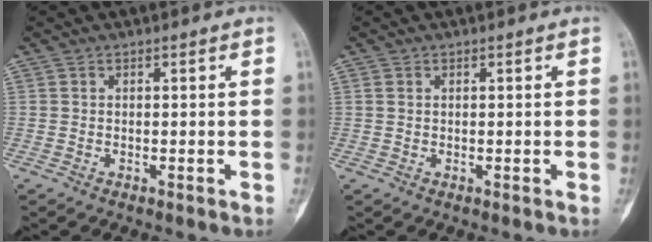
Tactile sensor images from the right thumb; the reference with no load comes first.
{"total": 0.8, "force": [0.3, 0.6, 0.4], "torque": [-0.007, 0.004, 0.009]}